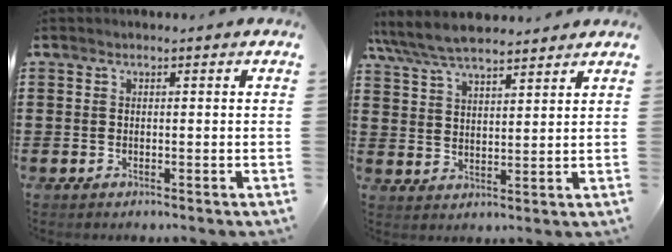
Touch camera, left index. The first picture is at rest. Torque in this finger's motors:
{"motor_torque": [1.25, -0.90, 0.73, 0.10]}